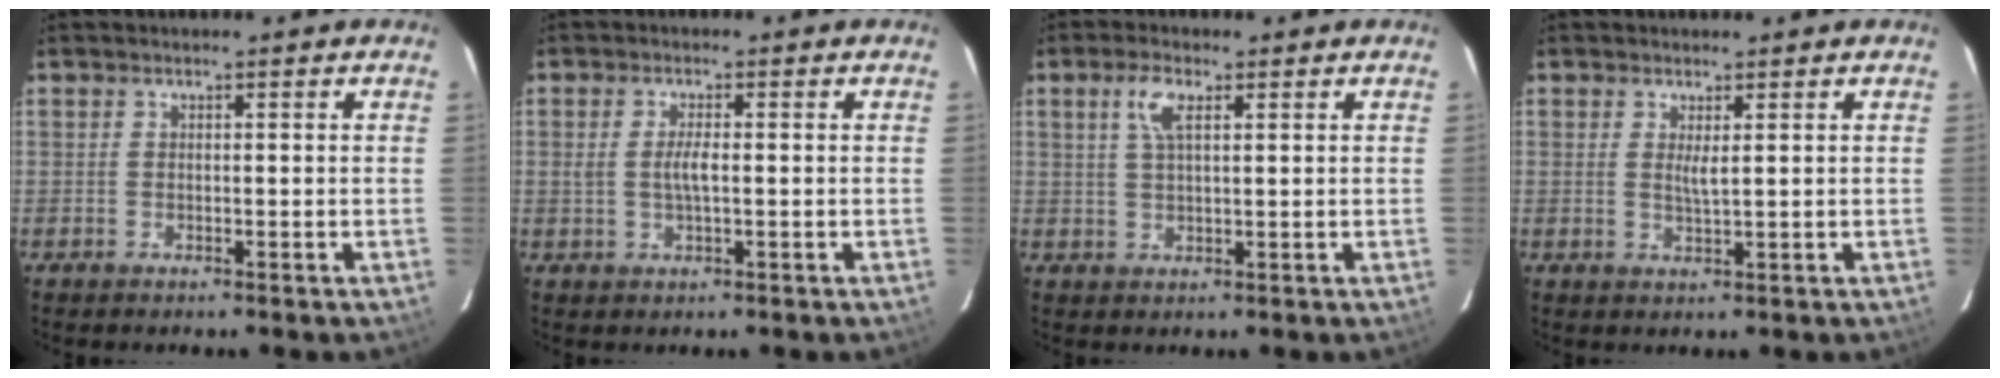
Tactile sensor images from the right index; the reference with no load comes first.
{"total": 3.0, "force": [-0.1, 0.8, 2.9], "torque": [-0.056, 0.001, 0.000]}
{"total": 4.3, "force": [1.8, 1.6, 3.5], "torque": [-0.070, 0.008, 0.035]}
{"total": 2.1, "force": [0.6, 0.2, 2.0], "torque": [-0.036, -0.003, 0.010]}